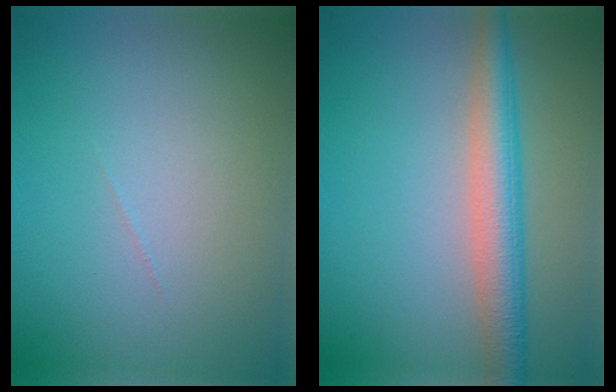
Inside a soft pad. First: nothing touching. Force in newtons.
{"total": 4.8, "press": 4.8, "slide": 0.1}